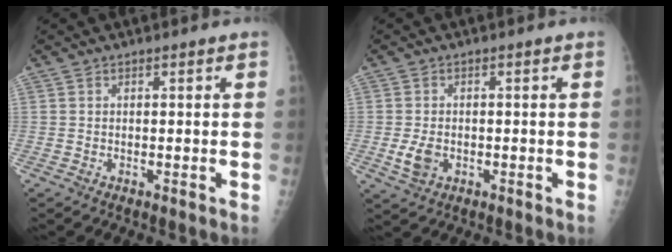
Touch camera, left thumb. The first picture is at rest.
{"total": 3.9, "force": [-0.9, 2.7, 2.6], "torque": [-0.051, -0.002, -0.012]}